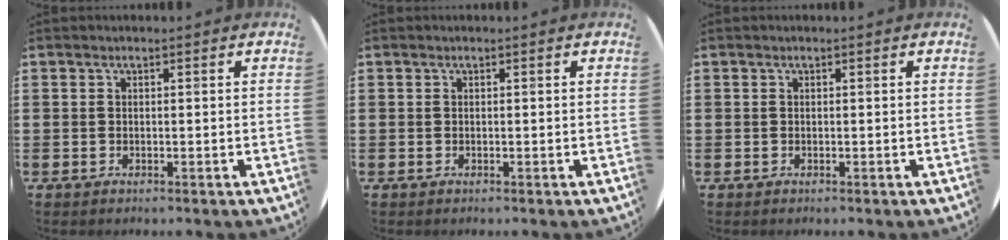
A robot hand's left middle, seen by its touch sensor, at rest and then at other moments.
{"total": 0.0}
{"total": 0.0}